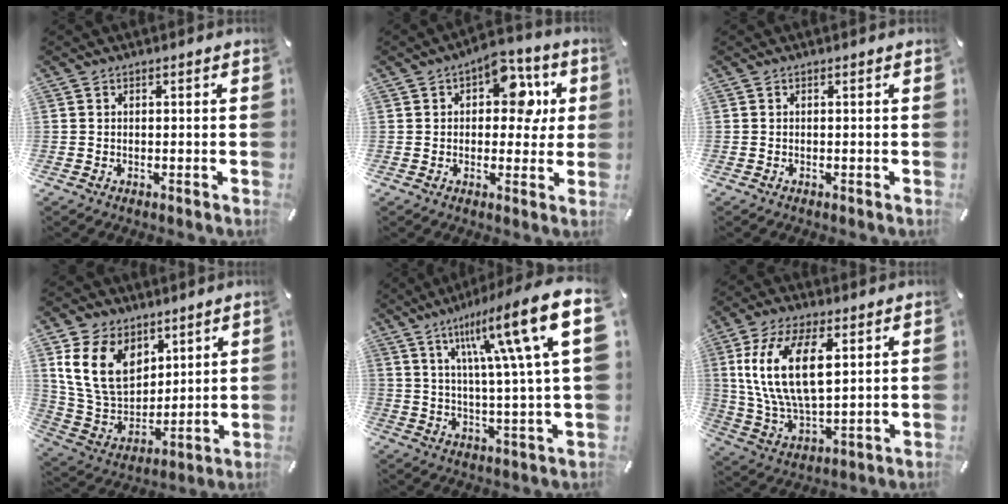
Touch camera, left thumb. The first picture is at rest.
{"total": 11.5, "force": [3.8, 7.4, 7.8], "torque": [-0.091, -0.011, 0.059]}
{"total": 0.0}
{"total": 16.2, "force": [7.2, 11.8, 8.5], "torque": [-0.199, -0.029, 0.139]}
{"total": 20.7, "force": [8.9, 3.0, 18.4], "torque": [-0.294, -0.043, 0.121]}
{"total": 16.7, "force": [5.2, 8.6, 13.3], "torque": [-0.295, -0.002, 0.090]}